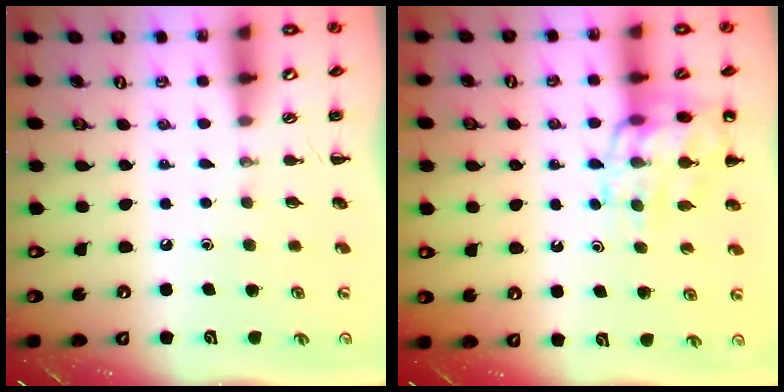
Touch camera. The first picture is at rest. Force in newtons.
{"total": 15.7, "press": 15.4, "slide": 3.0}